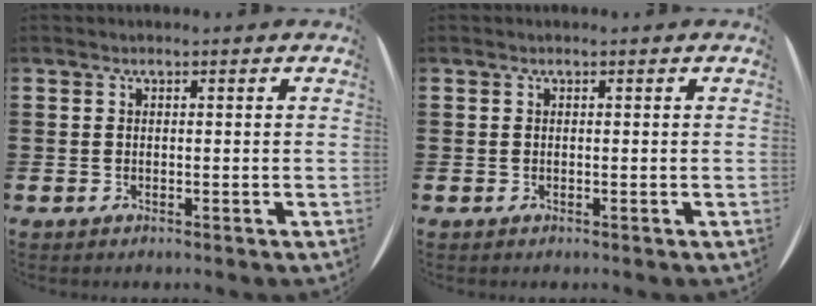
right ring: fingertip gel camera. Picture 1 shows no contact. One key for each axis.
{"total": 0.0}